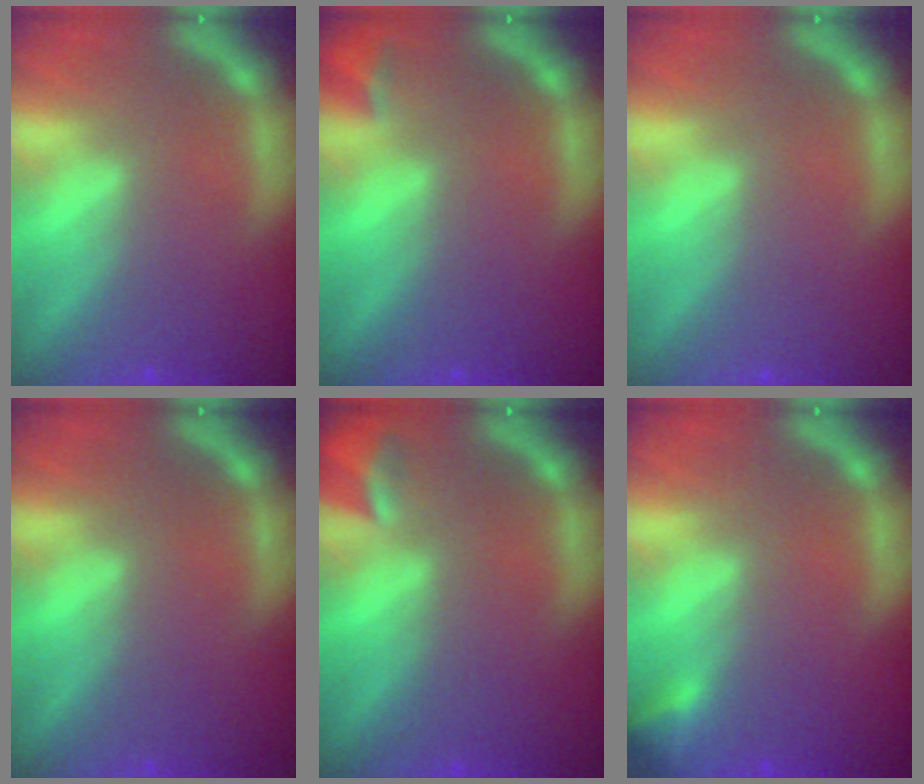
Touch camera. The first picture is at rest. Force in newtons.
{"total": 1.4}
{"total": 0.0}
{"total": 0.0}
{"total": 2.4}
{"total": 1.9}